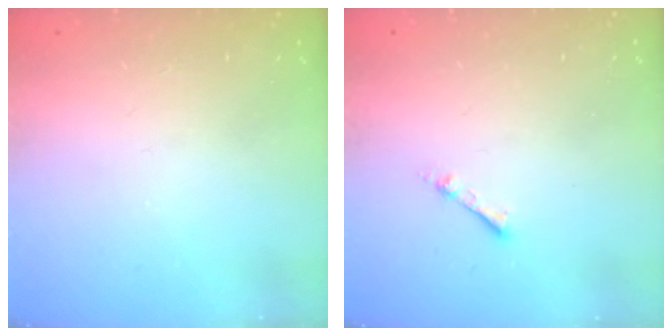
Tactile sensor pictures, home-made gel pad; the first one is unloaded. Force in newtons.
{"total": 1.9, "press": 1.9, "slide": 0.3}